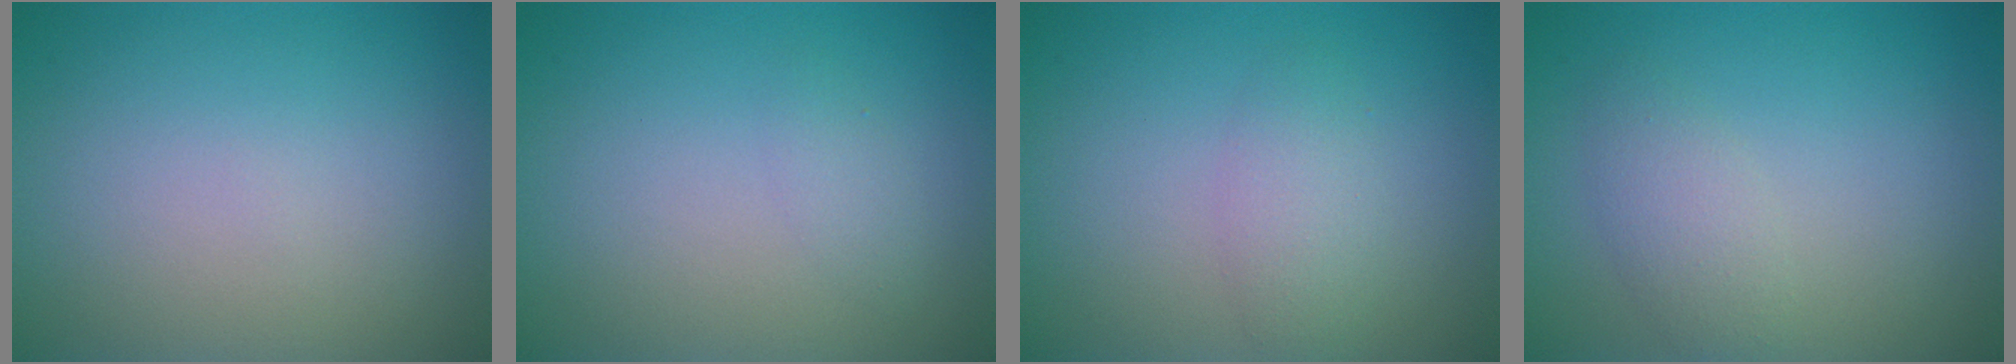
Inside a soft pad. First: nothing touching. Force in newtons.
{"total": 0.9, "press": 0.9, "slide": 0.1}
{"total": 2.3, "press": 2.3, "slide": 0.0}
{"total": 2.2, "press": 2.2, "slide": 0.1}